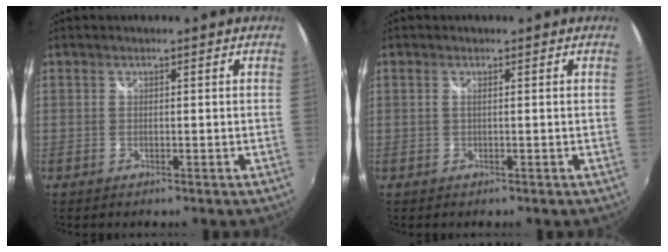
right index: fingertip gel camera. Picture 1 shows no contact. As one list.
[{"total": 0.6, "force": [0.0, -0.1, 0.6], "torque": [-0.010, 0.002, -0.003]}]